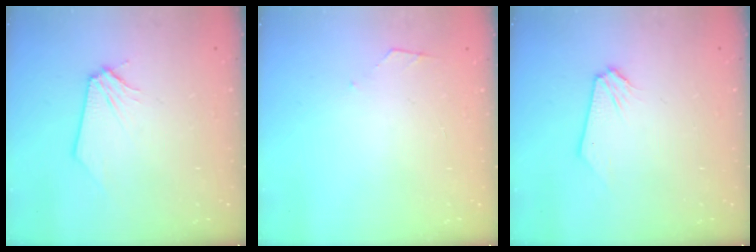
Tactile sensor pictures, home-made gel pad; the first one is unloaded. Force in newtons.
{"total": 2.7, "press": 2.6, "slide": 0.4}
{"total": 0.0}